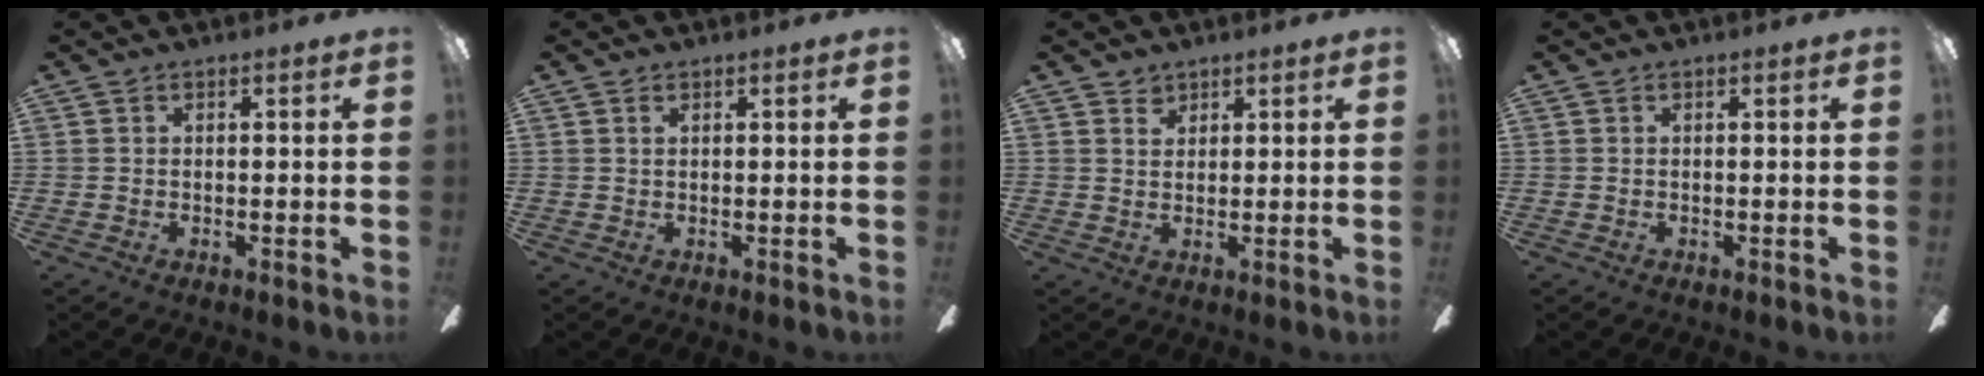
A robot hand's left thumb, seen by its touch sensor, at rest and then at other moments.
{"total": 1.0, "force": [0.7, 0.6, 0.4], "torque": [-0.011, 0.001, 0.013]}
{"total": 2.5, "force": [1.9, 1.5, 0.4], "torque": [0.005, -0.006, 0.034]}
{"total": 0.0}